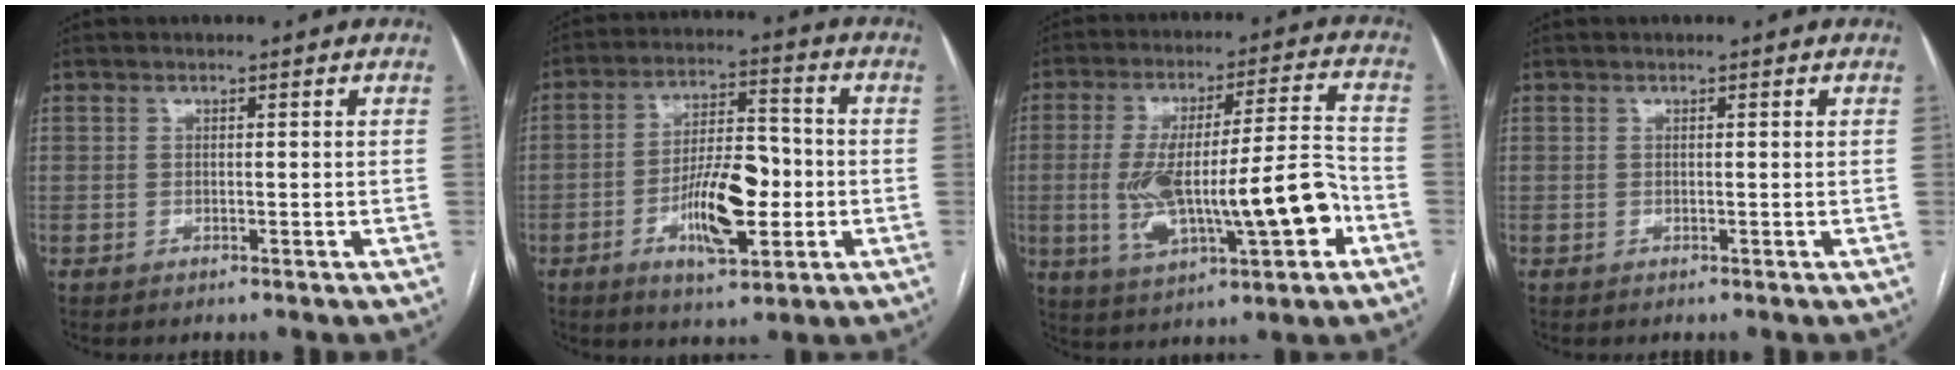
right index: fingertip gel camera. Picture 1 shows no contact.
{"total": 11.6, "force": [-2.9, 3.9, 10.6], "torque": [-0.188, 0.010, -0.043]}
{"total": 17.3, "force": [-4.1, 3.3, 16.5], "torque": [-0.297, 0.019, -0.050]}
{"total": 0.0}